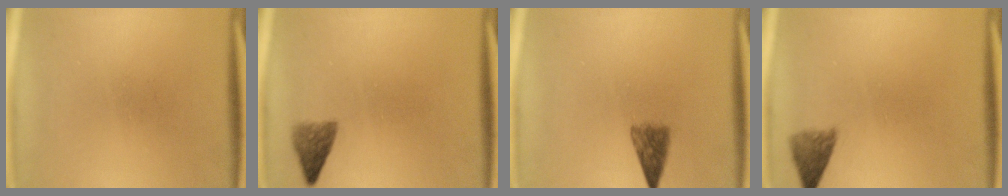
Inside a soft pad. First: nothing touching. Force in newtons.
{"total": 2.6}
{"total": 3.4}
{"total": 2.8}